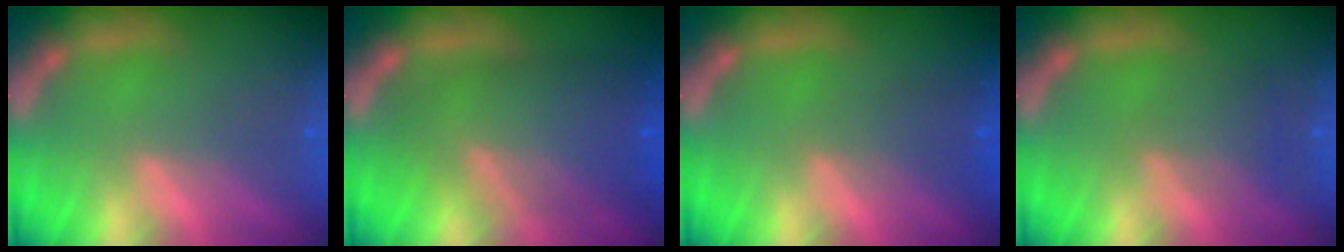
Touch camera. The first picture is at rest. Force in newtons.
{"total": 8.5}
{"total": 2.5}
{"total": 2.5}